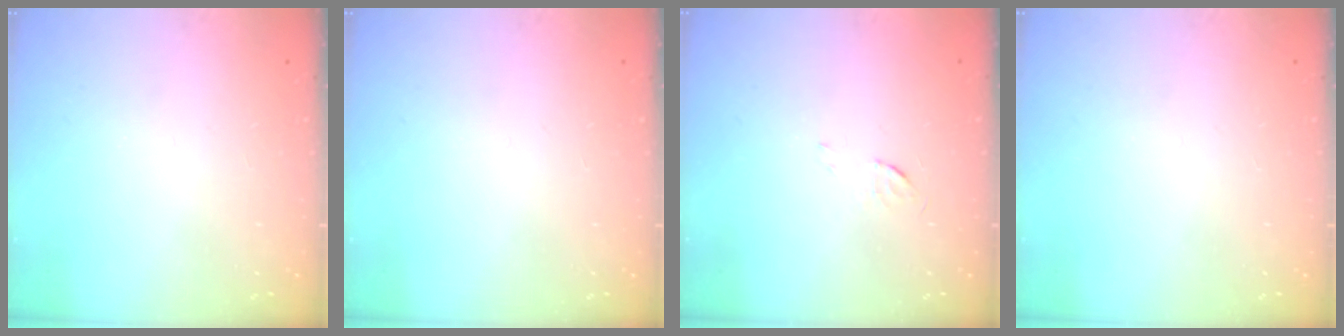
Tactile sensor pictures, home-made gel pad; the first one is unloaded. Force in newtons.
{"total": 0.0}
{"total": 3.4, "press": 3.4, "slide": 0.3}
{"total": 0.0}